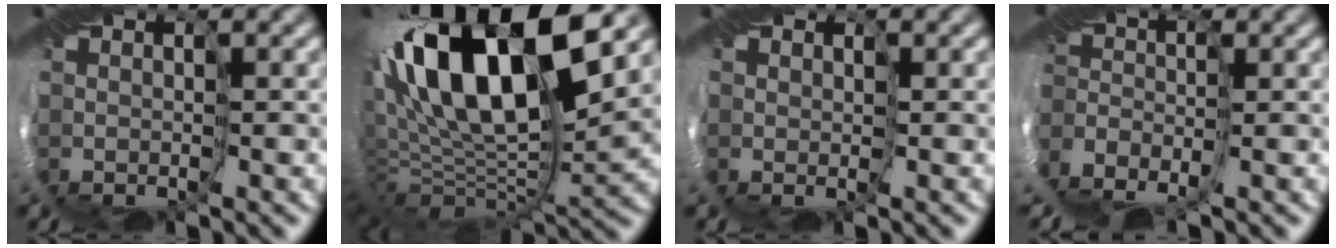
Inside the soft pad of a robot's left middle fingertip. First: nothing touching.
{"total": 17.6, "force": [5.4, 8.1, 14.7], "torque": [-0.259, 0.025, 0.090]}
{"total": 1.3, "force": [0.4, 1.2, 0.3], "torque": [-0.002, 0.001, 0.003]}
{"total": 4.1, "force": [-3.8, 1.3, 0.6], "torque": [-0.008, -0.011, -0.070]}